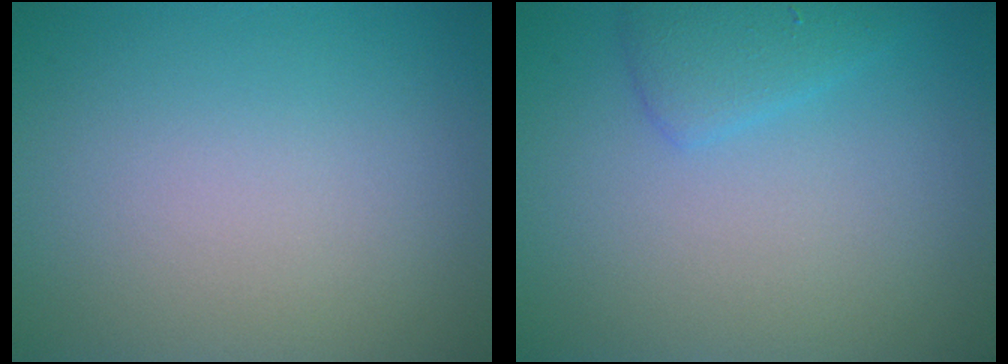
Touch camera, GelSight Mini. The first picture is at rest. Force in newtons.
{"total": 2.0, "press": 2.0, "slide": 0.2}